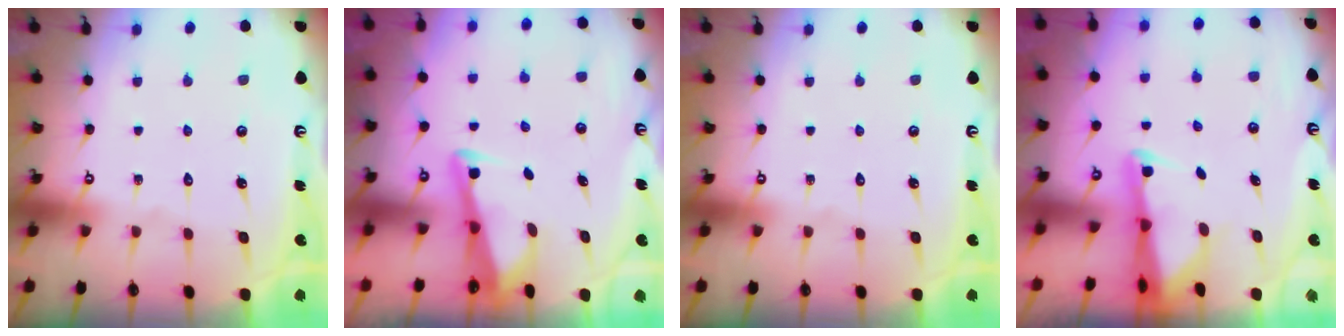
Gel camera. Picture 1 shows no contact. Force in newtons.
{"total": 3.0, "press": 3.0, "slide": 0.3}
{"total": 0.0}
{"total": 2.5, "press": 2.4, "slide": 0.5}